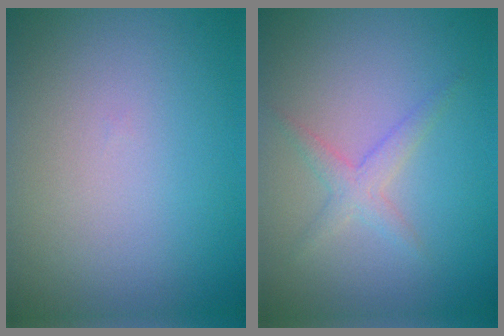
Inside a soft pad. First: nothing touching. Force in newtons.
{"total": 1.9, "press": 1.9, "slide": 0.1}